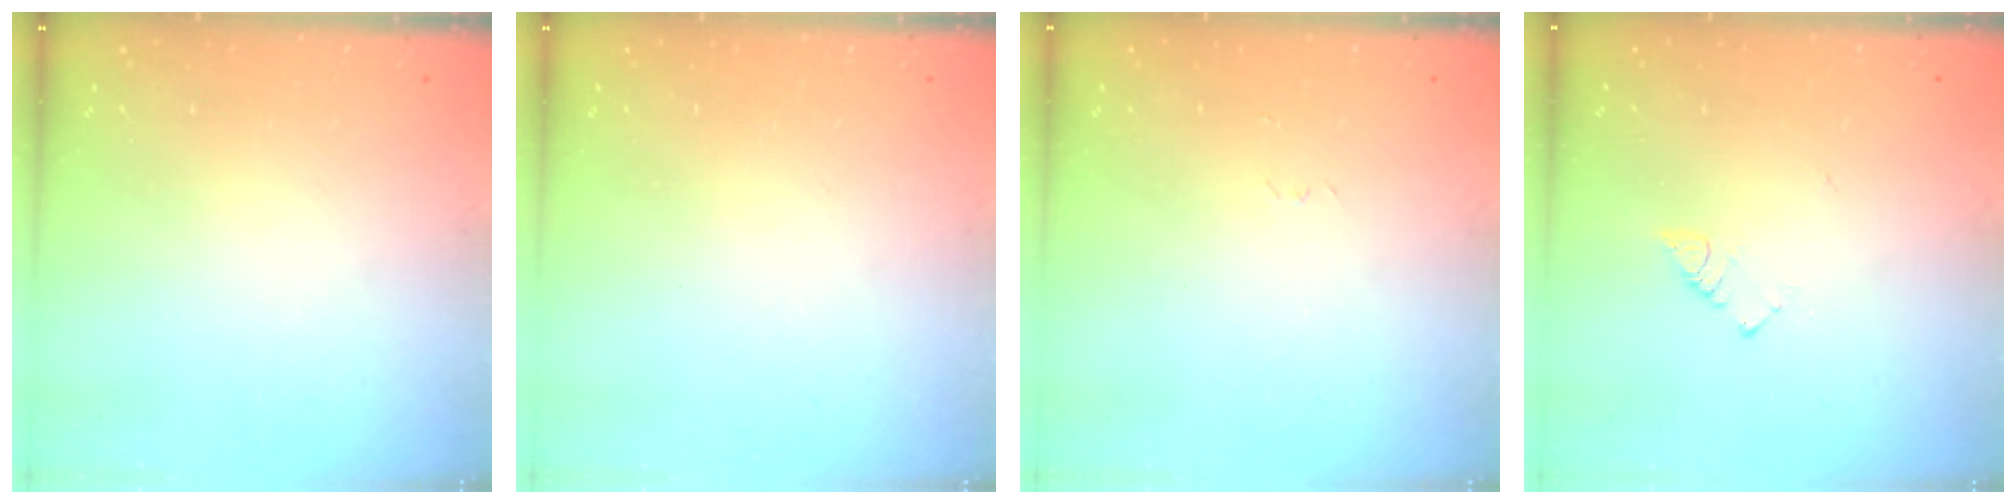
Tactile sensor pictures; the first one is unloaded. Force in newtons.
{"total": 0.0}
{"total": 2.6, "press": 2.6, "slide": 0.4}
{"total": 2.7, "press": 2.7, "slide": 0.4}